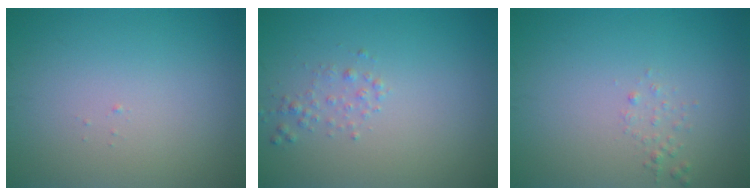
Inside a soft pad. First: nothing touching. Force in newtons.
{"total": 1.0, "press": 1.0, "slide": 0.0}
{"total": 0.8, "press": 0.8, "slide": 0.1}